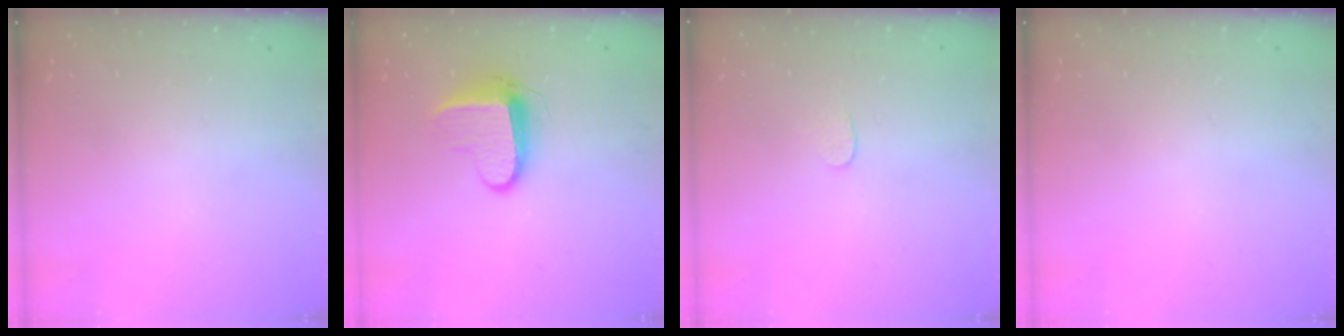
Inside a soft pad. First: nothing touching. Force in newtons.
{"total": 9.0, "press": 9.0, "slide": 0.5}
{"total": 3.0, "press": 3.0, "slide": 0.2}
{"total": 0.0}